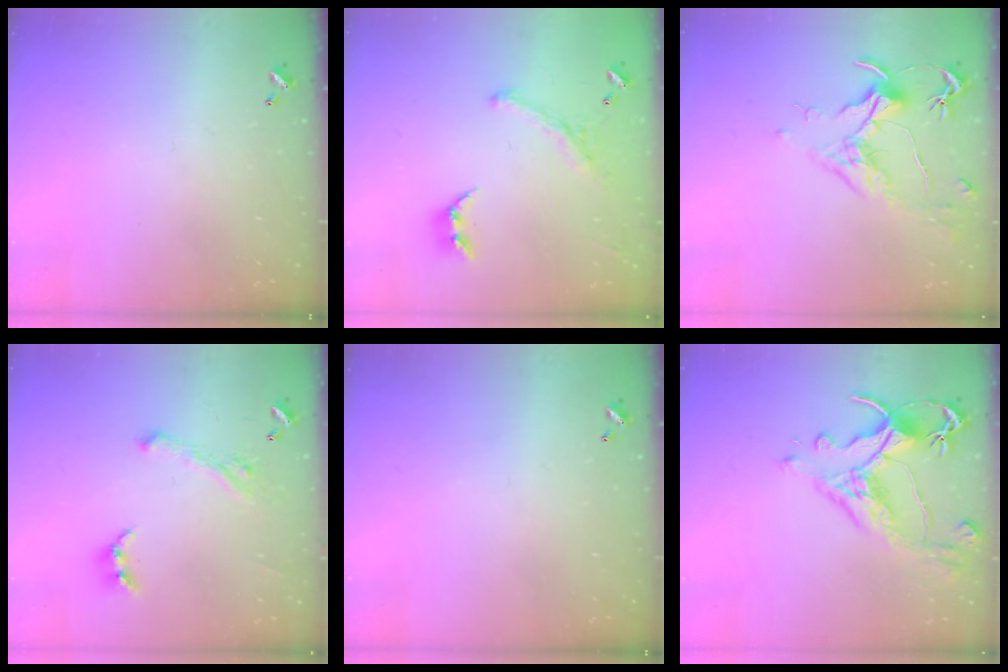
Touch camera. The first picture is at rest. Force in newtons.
{"total": 2.4, "press": 2.0, "slide": 1.3}
{"total": 1.7, "press": 1.5, "slide": 0.9}
{"total": 2.7, "press": 2.7, "slide": 0.4}
{"total": 0.0}
{"total": 5.5, "press": 5.3, "slide": 1.5}